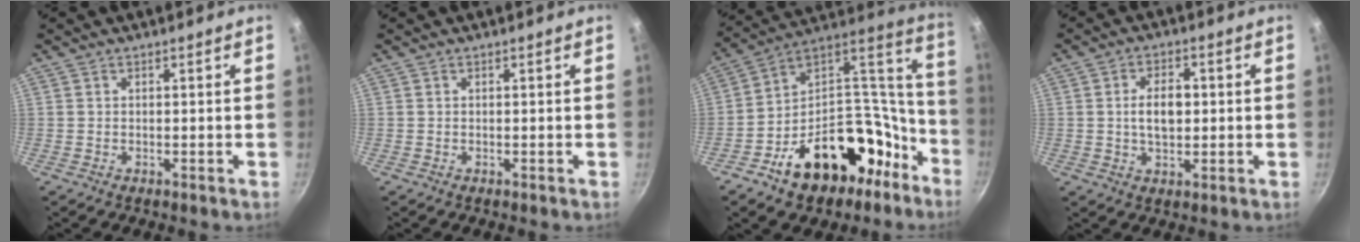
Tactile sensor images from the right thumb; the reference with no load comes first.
{"total": 0.0}
{"total": 27.1, "force": [-13.6, 17.5, 15.5], "torque": [-0.176, 0.135, -0.194]}
{"total": 6.7, "force": [0.4, 4.0, 5.4], "torque": [-0.076, 0.007, 0.004]}